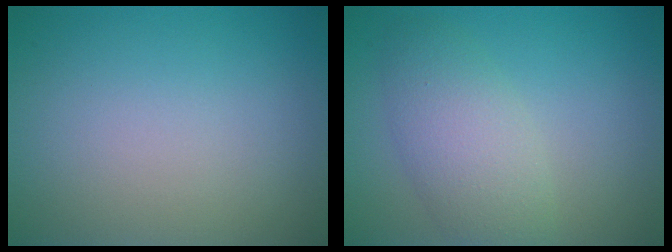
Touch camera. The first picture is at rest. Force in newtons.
{"total": 4.2, "press": 4.2, "slide": 0.1}